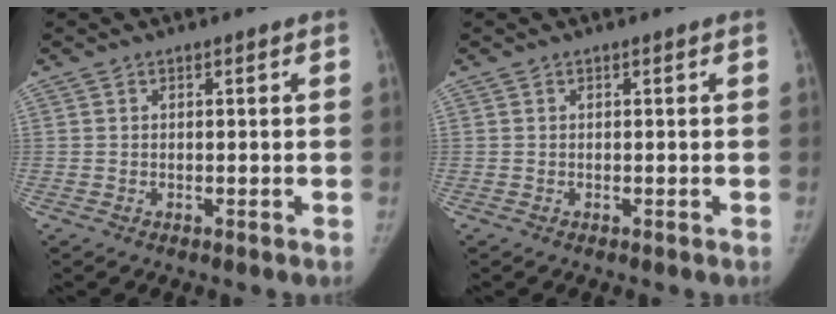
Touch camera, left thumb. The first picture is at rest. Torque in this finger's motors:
{"motor_torque": [0.03, 0.00, 0.05, 0.00, 0.02]}